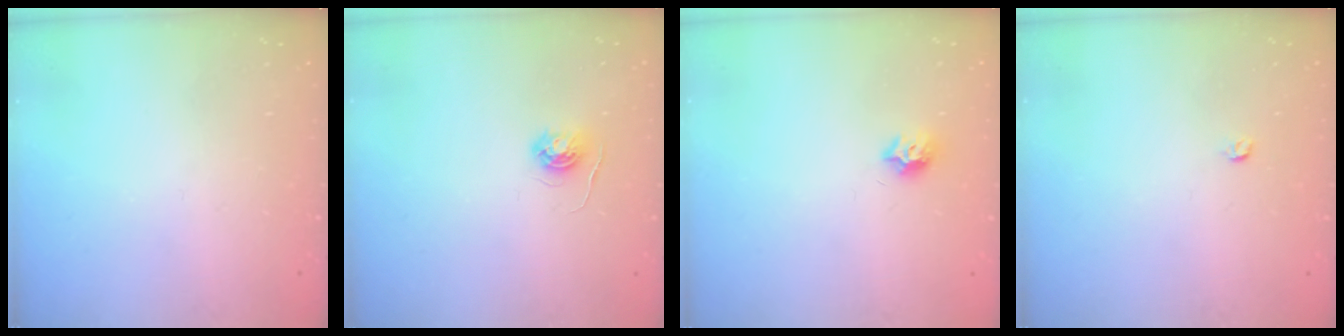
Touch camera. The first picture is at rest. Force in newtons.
{"total": 4.0, "press": 4.0, "slide": 0.4}
{"total": 6.9, "press": 6.9, "slide": 0.3}
{"total": 3.0, "press": 2.9, "slide": 0.4}